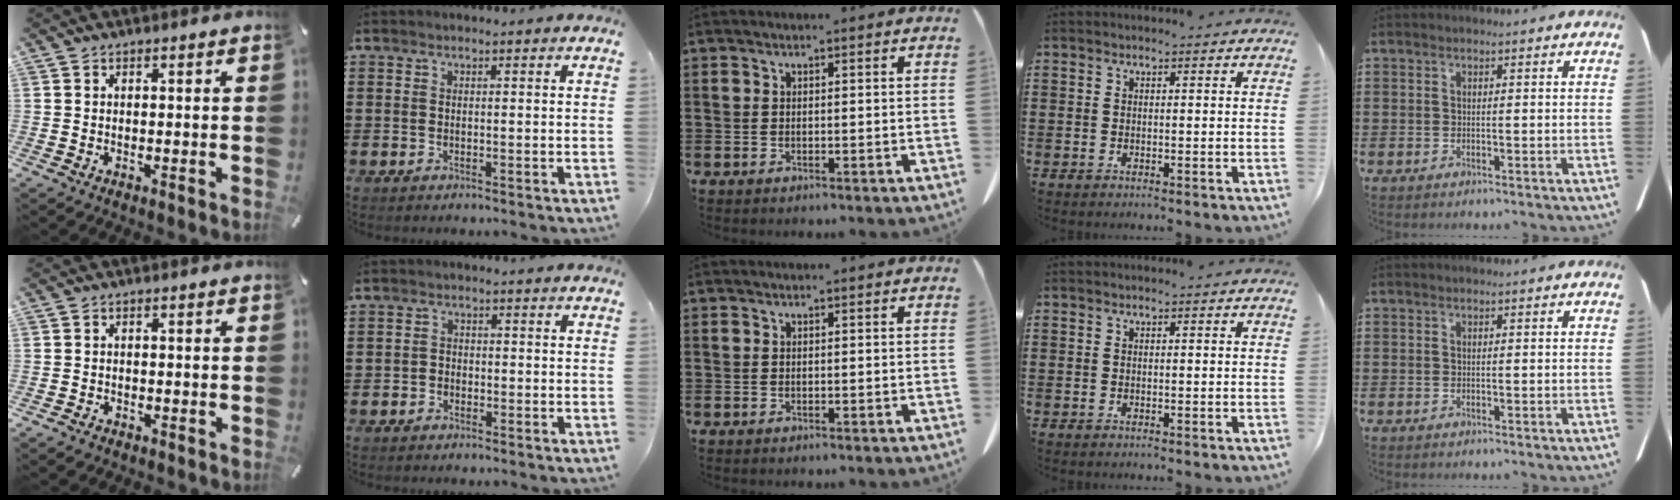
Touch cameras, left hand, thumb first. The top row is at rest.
{"thumb": {"total": 1.1, "force": [-0.8, 0.6, 0.3], "torque": [-0.006, 0.001, -0.018]}, "index": {"total": 1.5, "force": [-1.2, 0.9, -0.1], "torque": [-0.004, 0.004, -0.028]}}